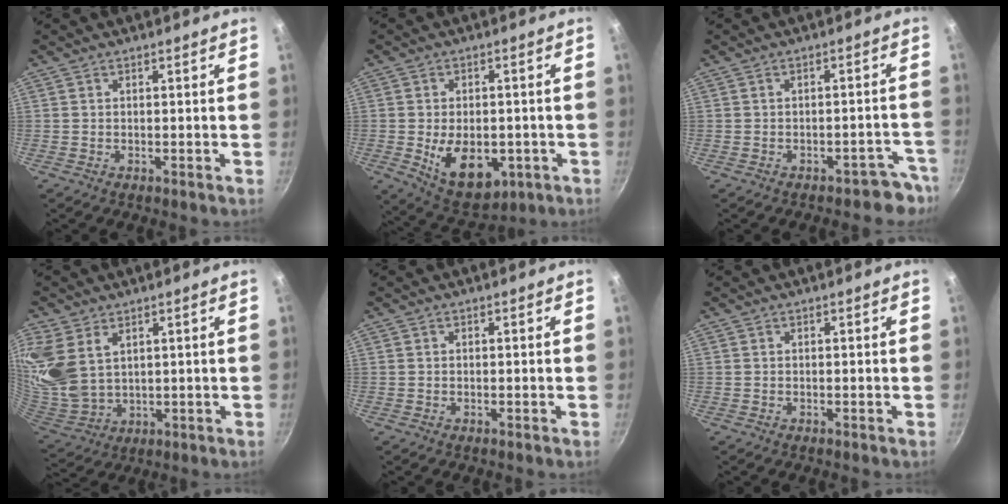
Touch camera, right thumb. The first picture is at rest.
{"total": 12.7, "force": [-3.0, 8.0, 9.3], "torque": [-0.112, -0.007, -0.024]}
{"total": 4.5, "force": [-3.7, 2.5, 1.0], "torque": [0.033, 0.052, -0.033]}
{"total": 15.7, "force": [6.4, 10.6, 9.7], "torque": [-0.219, -0.017, 0.145]}
{"total": 0.0}
{"total": 0.0}